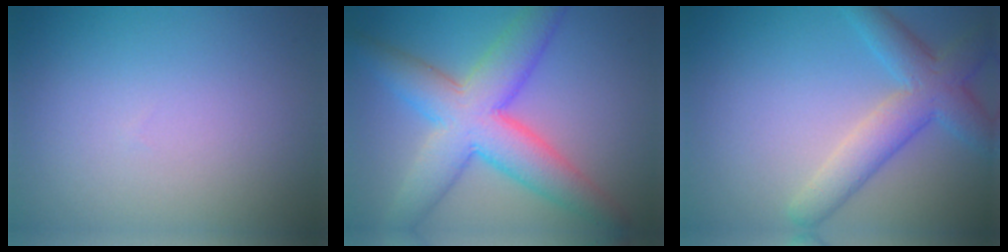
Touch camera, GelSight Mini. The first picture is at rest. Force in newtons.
{"total": 8.5, "press": 8.5, "slide": 0.3}
{"total": 5.1, "press": 5.1, "slide": 0.2}